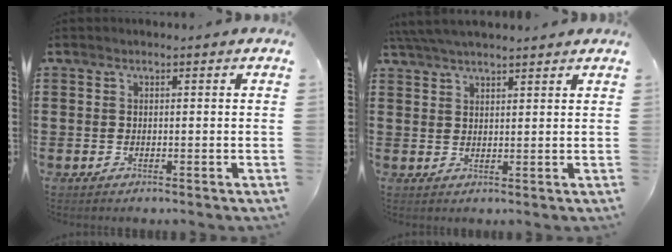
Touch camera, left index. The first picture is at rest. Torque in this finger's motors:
{"motor_torque": [0.51, -1.63, 0.78, 0.21]}